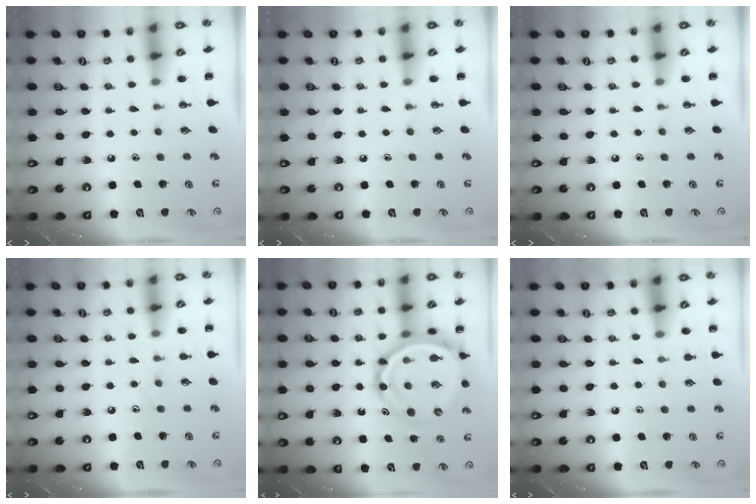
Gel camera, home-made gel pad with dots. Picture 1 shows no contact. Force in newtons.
{"total": 0.0}
{"total": 0.0}
{"total": 4.5, "press": 4.3, "slide": 1.3}
{"total": 13.0, "press": 12.3, "slide": 4.3}
{"total": 4.6, "press": 4.4, "slide": 1.5}